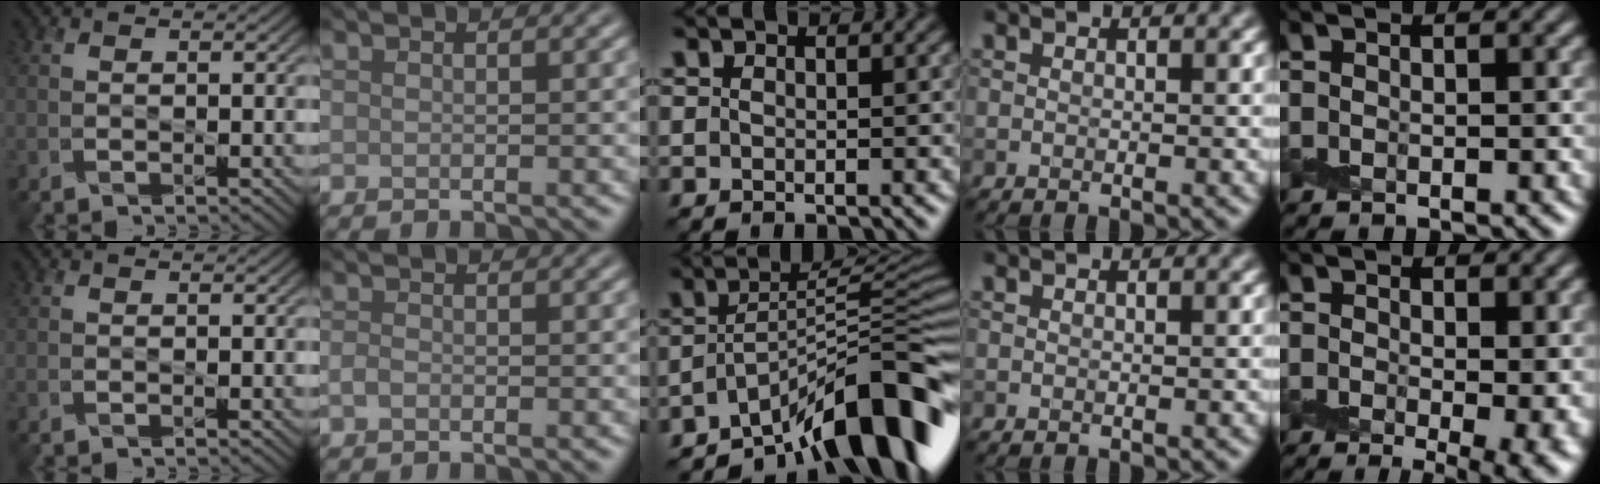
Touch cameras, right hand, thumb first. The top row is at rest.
{"index": {"total": 0.8, "force": [-0.5, 0.4, 0.5], "torque": [-0.011, -0.001, -0.011]}, "middle": {"total": 10.6, "force": [-6.8, 2.0, 7.9], "torque": [-0.095, 0.015, -0.122]}, "little": {"total": 5.1, "force": [-1.0, 2.3, 4.4], "torque": [-0.067, -0.017, -0.012]}}